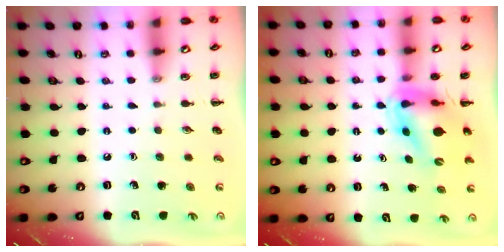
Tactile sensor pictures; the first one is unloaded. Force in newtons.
{"total": 10.6, "press": 10.1, "slide": 3.2}